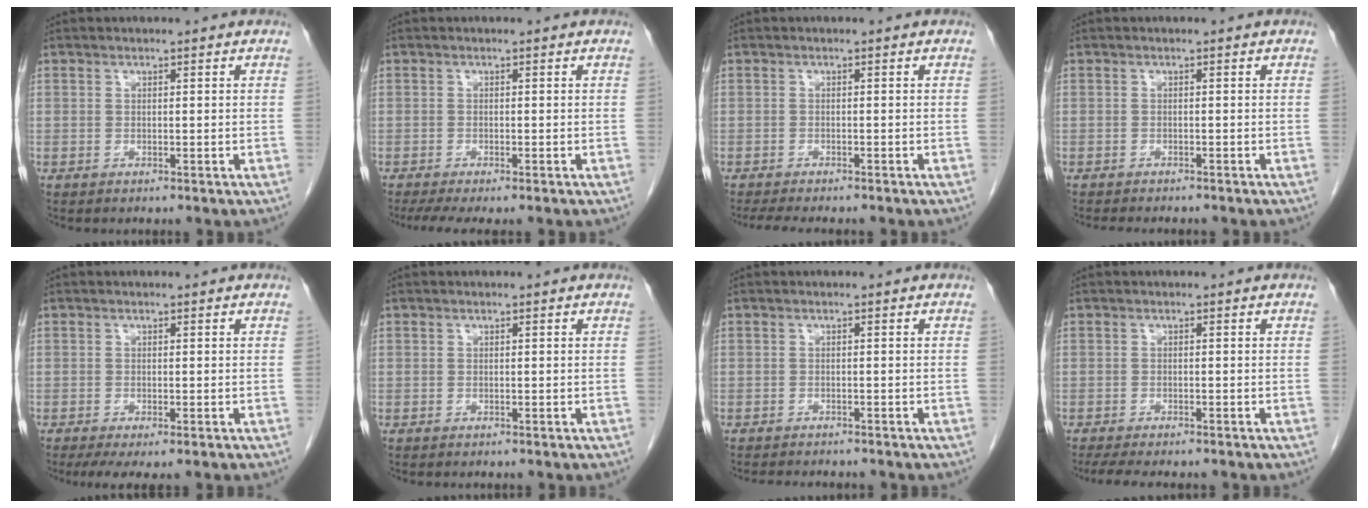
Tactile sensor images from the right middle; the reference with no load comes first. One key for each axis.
{"total": 5.2, "fx": -4.1, "fy": 0.8, "fz": 3.1, "tx": -0.045, "ty": -0.013, "tz": -0.064}
{"total": 6.5, "fx": -5.6, "fy": 1.2, "fz": 3.1, "tx": -0.041, "ty": -0.010, "tz": -0.082}
{"total": 4.9, "fx": -4.4, "fy": 1.0, "fz": 2.1, "tx": -0.024, "ty": -0.007, "tz": -0.059}
{"total": 3.9, "fx": -2.5, "fy": 0.9, "fz": 2.8, "tx": -0.043, "ty": -0.012, "tz": -0.037}
{"total": 0.0}
{"total": 4.3, "fx": -4.0, "fy": 0.9, "fz": 1.4, "tx": -0.017, "ty": -0.007, "tz": -0.054}
{"total": 7.6, "fx": -6.4, "fy": 1.6, "fz": 3.6, "tx": -0.050, "ty": -0.009, "tz": -0.093}